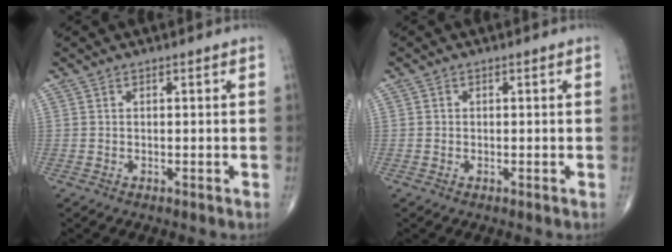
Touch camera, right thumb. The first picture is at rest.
{"total": 0.6, "force": [-0.1, 0.6, 0.1], "torque": [0.001, 0.003, -0.003]}